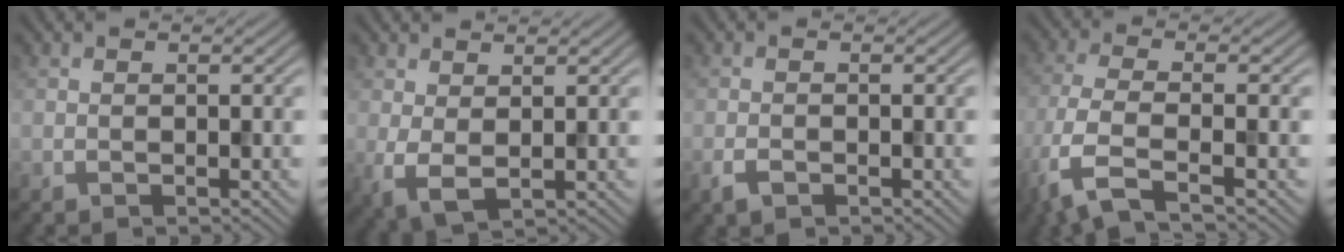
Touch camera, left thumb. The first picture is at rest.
{"total": 3.3, "force": [1.0, 1.6, 2.7], "torque": [-0.069, -0.005, 0.019]}
{"total": 1.6, "force": [-1.0, 0.8, 1.0], "torque": [-0.022, -0.003, -0.021]}
{"total": 7.3, "force": [-3.7, 2.1, 6.0], "torque": [-0.140, -0.012, -0.092]}